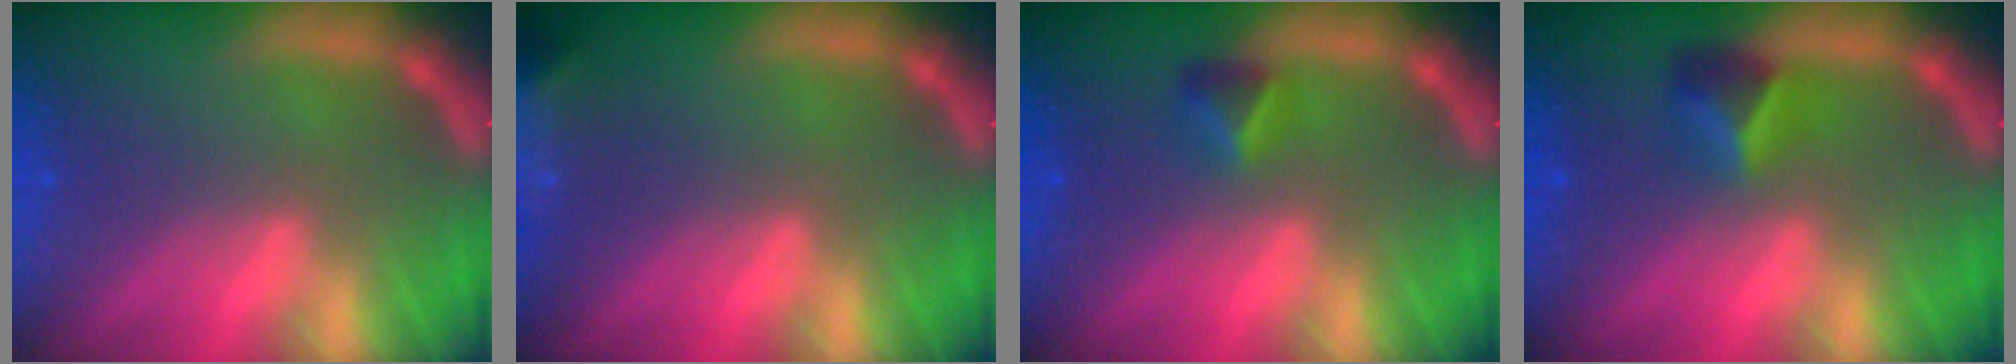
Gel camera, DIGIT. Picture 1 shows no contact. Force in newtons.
{"total": 9.0}
{"total": 1.9}
{"total": 2.9}